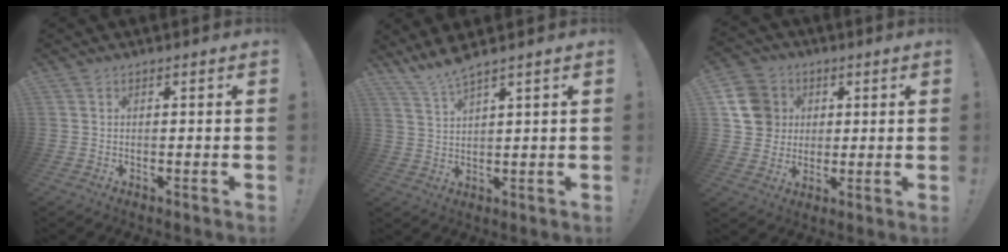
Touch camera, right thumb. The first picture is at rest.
{"total": 5.2, "force": [4.6, -0.2, 2.4], "torque": [-0.059, -0.024, 0.084]}
{"total": 12.3, "force": [3.3, 11.0, 4.2], "torque": [-0.055, -0.010, 0.071]}